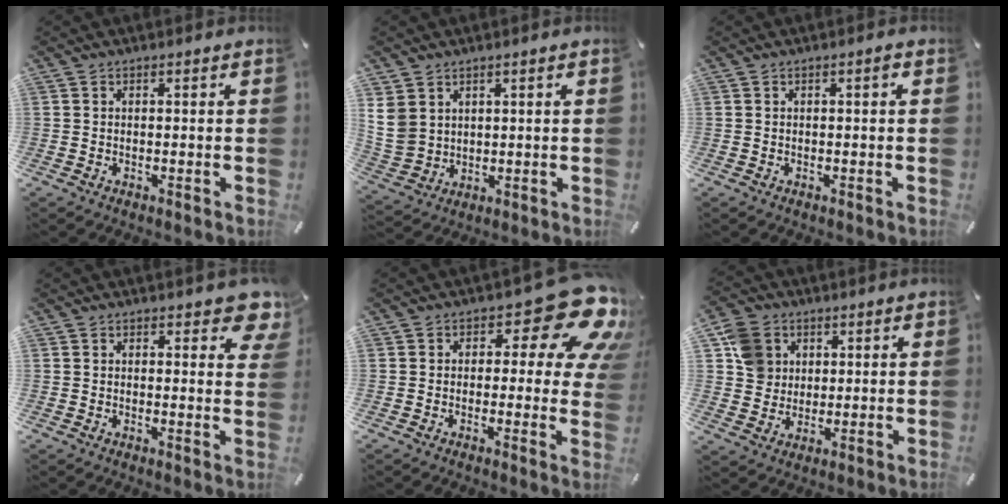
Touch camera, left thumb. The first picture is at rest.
{"total": 7.2, "force": [2.9, 6.2, 2.3], "torque": [-0.084, -0.010, 0.056]}
{"total": 0.9, "force": [0.1, 0.2, 0.9], "torque": [-0.017, 0.003, 0.000]}
{"total": 5.0, "force": [3.4, 2.5, 2.7], "torque": [-0.022, -0.016, 0.055]}
{"total": 16.6, "force": [7.7, 7.3, 12.8], "torque": [-0.159, -0.052, 0.126]}
{"total": 8.5, "force": [2.7, 7.7, 2.5], "torque": [-0.053, 0.003, 0.055]}